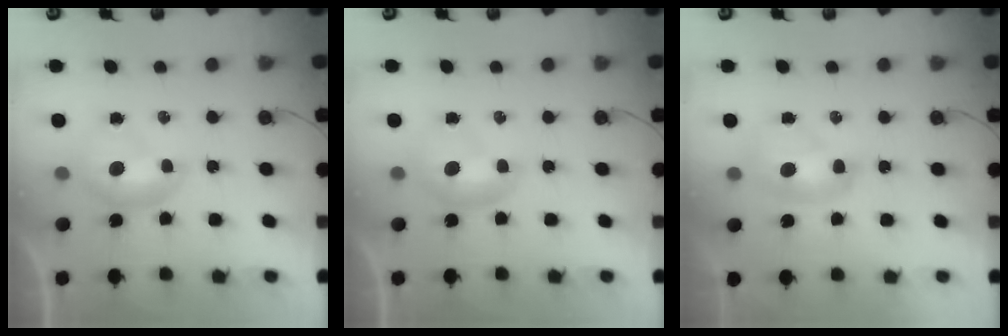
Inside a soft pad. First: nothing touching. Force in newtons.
{"total": 0.0}
{"total": 2.0, "press": 2.0, "slide": 0.2}